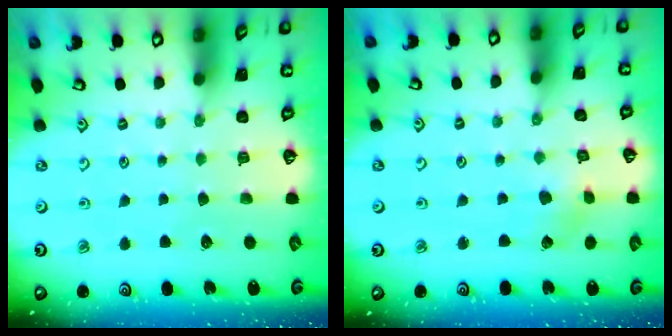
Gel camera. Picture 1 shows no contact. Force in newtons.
{"total": 1.9, "press": 1.9, "slide": 0.3}